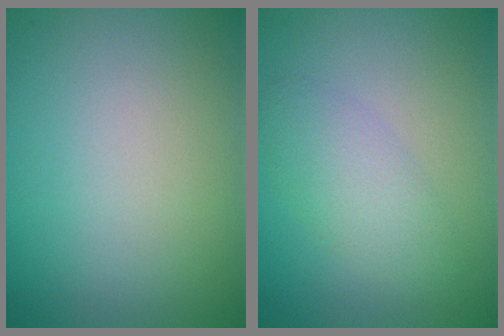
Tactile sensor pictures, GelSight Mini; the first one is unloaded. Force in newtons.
{"total": 2.9, "press": 2.9, "slide": 0.1}